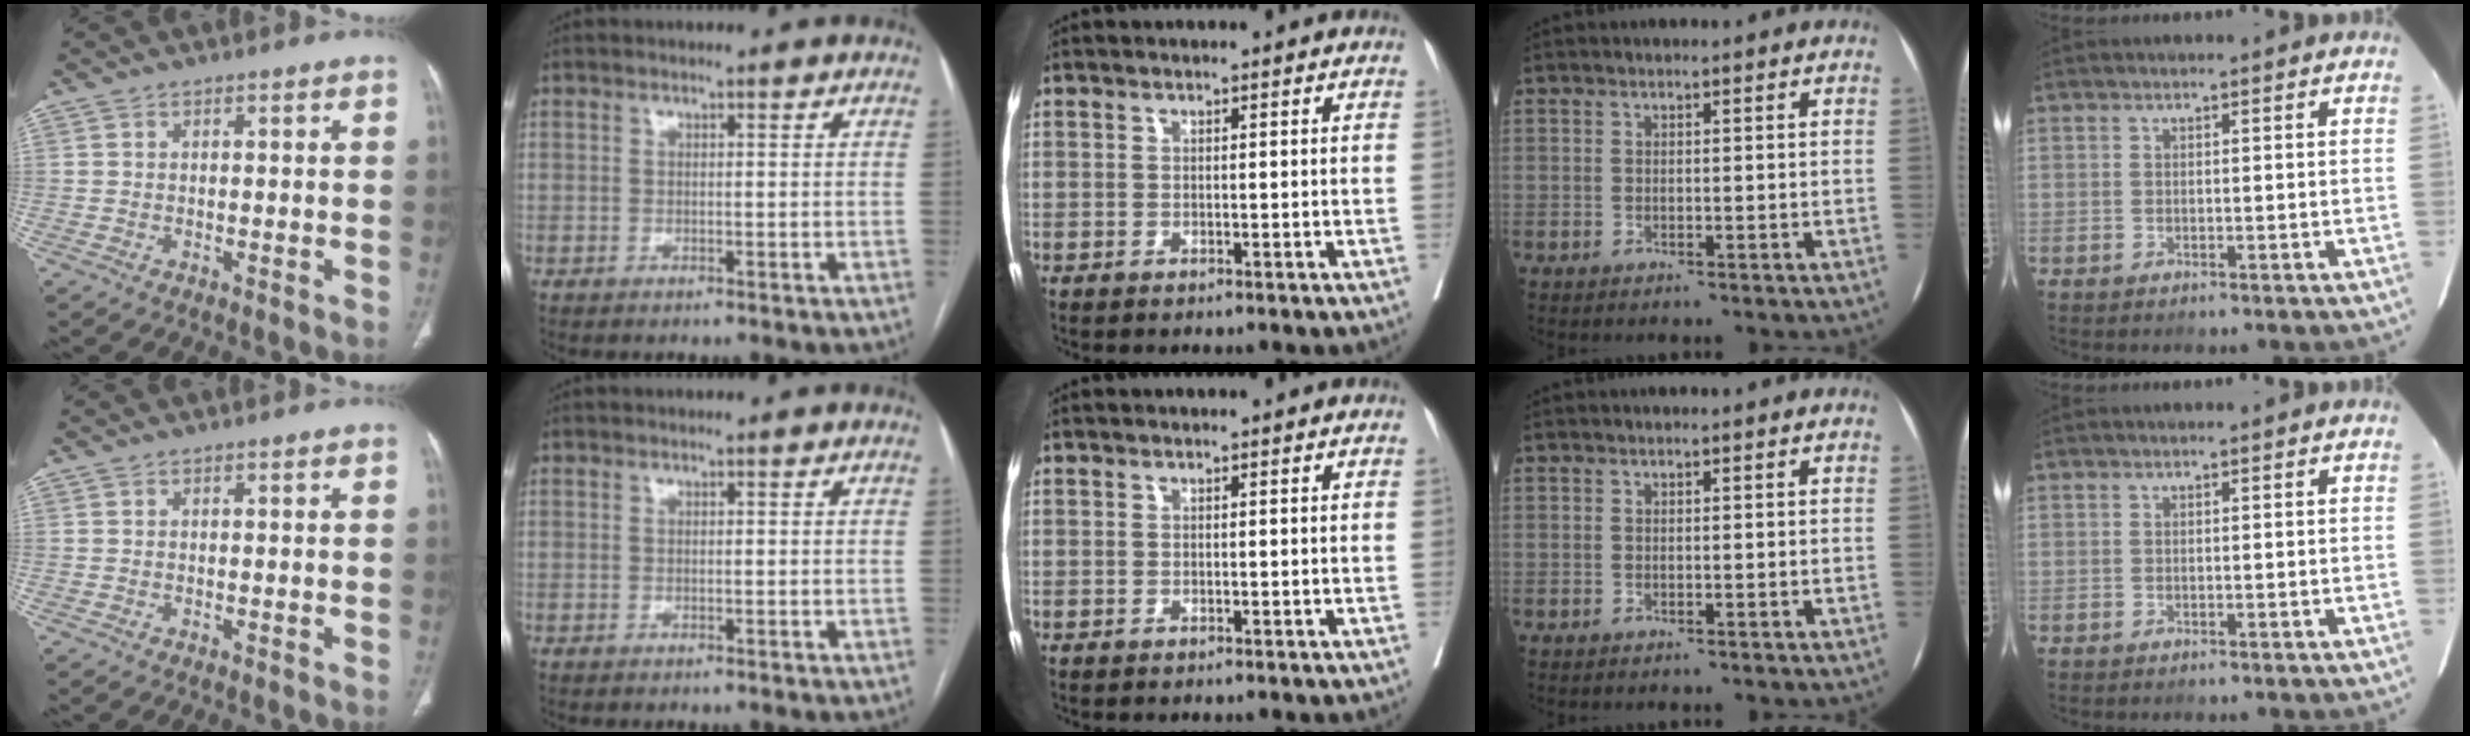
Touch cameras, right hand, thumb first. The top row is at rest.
{}